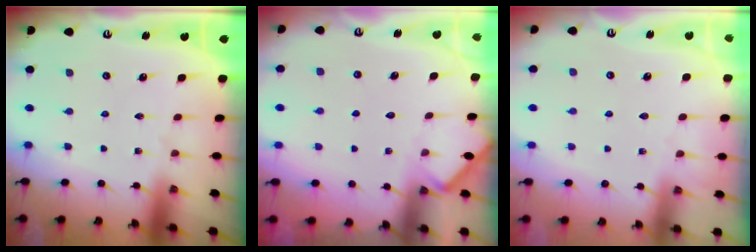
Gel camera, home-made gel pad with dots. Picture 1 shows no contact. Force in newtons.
{"total": 4.8, "press": 4.8, "slide": 0.6}
{"total": 3.7, "press": 3.6, "slide": 0.6}